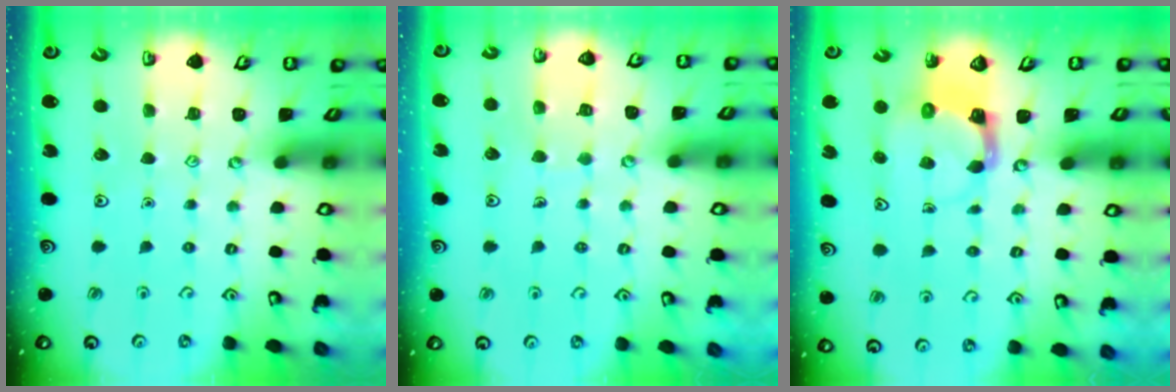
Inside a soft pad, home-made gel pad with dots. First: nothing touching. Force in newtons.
{"total": 5.9, "press": 5.9, "slide": 0.5}
{"total": 4.0, "press": 3.9, "slide": 0.4}